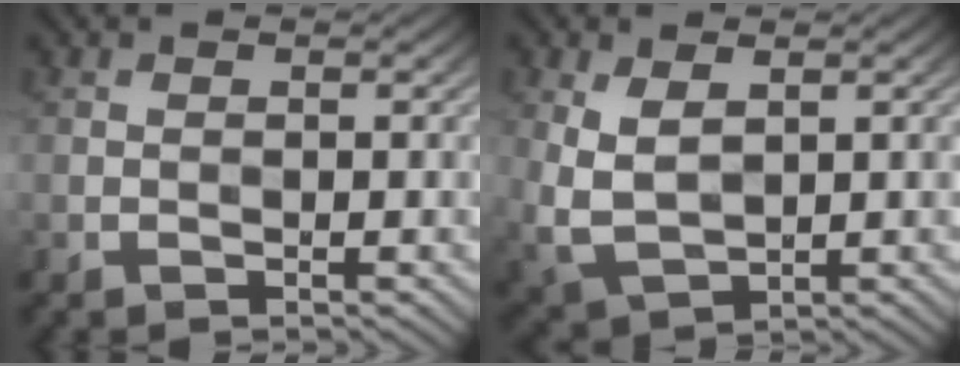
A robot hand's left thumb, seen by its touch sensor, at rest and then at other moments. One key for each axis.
{"total": 6.3, "fx": 1.6, "fy": 3.7, "fz": 4.8, "tx": -0.129, "ty": -0.009, "tz": 0.034}